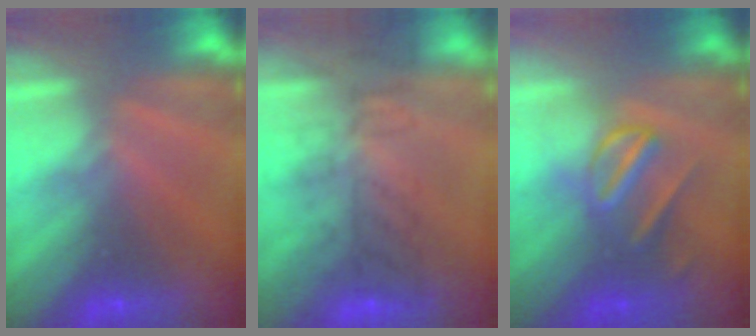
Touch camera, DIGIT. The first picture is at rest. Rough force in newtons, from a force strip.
{"total": 8.7}
{"total": 3.0}